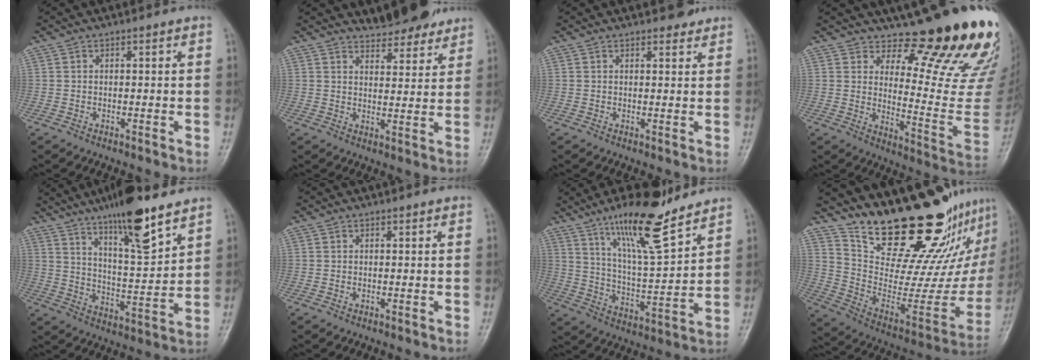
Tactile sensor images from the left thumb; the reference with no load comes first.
{"total": 8.1, "force": [7.3, 2.9, 1.9], "torque": [-0.002, -0.047, 0.101]}
{"total": 2.2, "force": [1.9, 0.9, 0.5], "torque": [0.008, -0.011, 0.022]}
{"total": 16.3, "force": [14.0, 2.8, 7.8], "torque": [-0.063, -0.170, 0.184]}
{"total": 14.8, "force": [10.3, 2.8, 10.2], "torque": [-0.158, -0.060, 0.178]}
{"total": 0.5, "force": [0.0, 0.4, 0.4], "torque": [-0.005, 0.002, 0.001]}
{"total": 15.1, "force": [10.9, 2.8, 10.0], "torque": [-0.159, -0.070, 0.195]}
{"total": 26.2, "force": [20.2, 8.1, 14.5], "torque": [-0.180, -0.134, 0.316]}